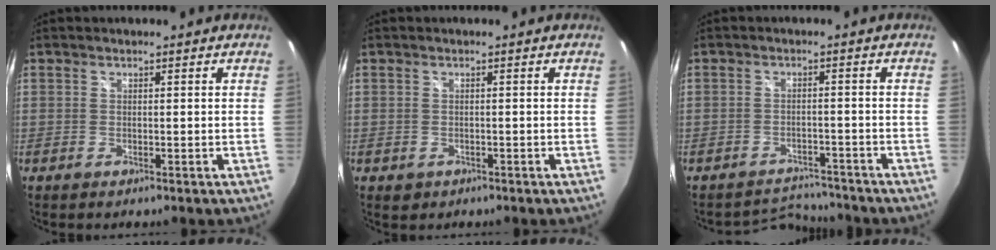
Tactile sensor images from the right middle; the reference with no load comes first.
{"total": 1.3, "force": [-0.4, 1.1, 0.6], "torque": [-0.012, -0.004, -0.003]}
{"total": 4.7, "force": [-4.6, 0.4, -0.9], "torque": [0.008, 0.016, -0.074]}